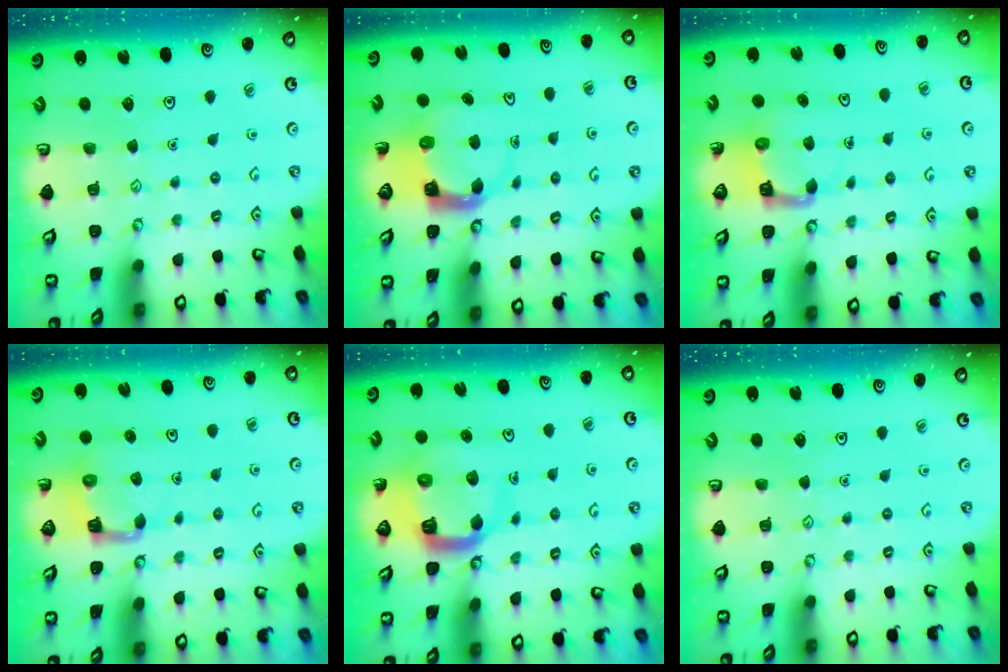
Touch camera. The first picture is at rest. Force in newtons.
{"total": 3.9, "press": 3.8, "slide": 0.6}
{"total": 4.2, "press": 4.2, "slide": 0.1}
{"total": 3.6, "press": 3.6, "slide": 0.3}
{"total": 11.0, "press": 10.9, "slide": 1.3}
{"total": 0.0}